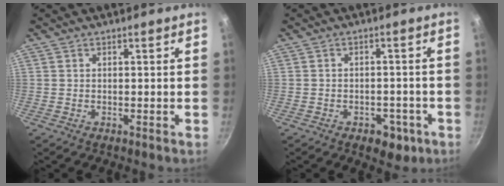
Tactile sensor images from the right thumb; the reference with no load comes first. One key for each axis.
{"total": 5.7, "fx": -2.7, "fy": 3.8, "fz": 3.3, "tx": -0.018, "ty": 0.022, "tz": -0.020}